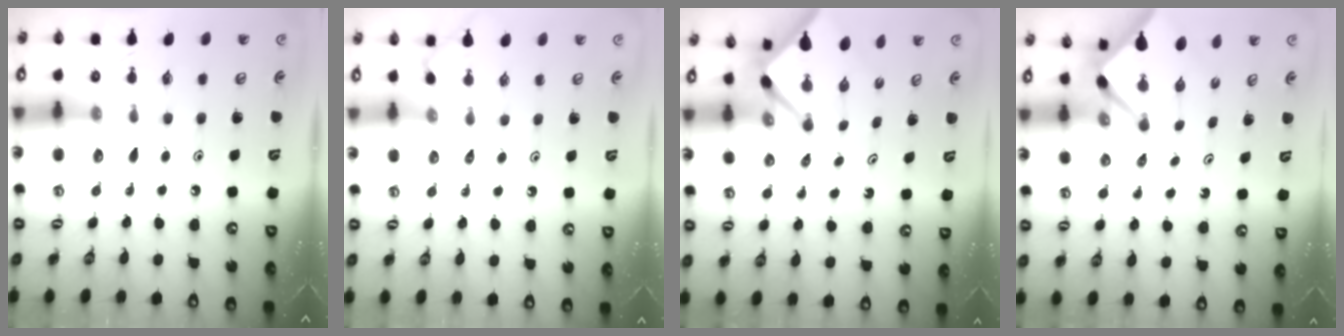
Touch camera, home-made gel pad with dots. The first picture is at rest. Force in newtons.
{"total": 2.1, "press": 2.1, "slide": 0.3}
{"total": 2.5, "press": 2.5, "slide": 0.3}
{"total": 2.4, "press": 2.3, "slide": 0.3}